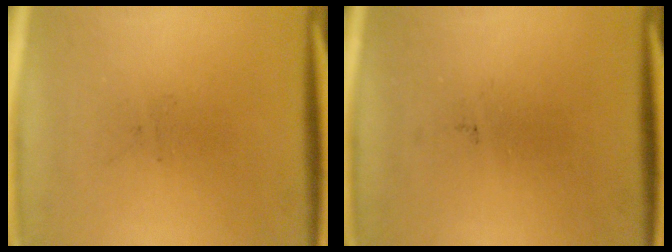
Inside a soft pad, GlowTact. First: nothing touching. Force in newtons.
{"total": 0.0}